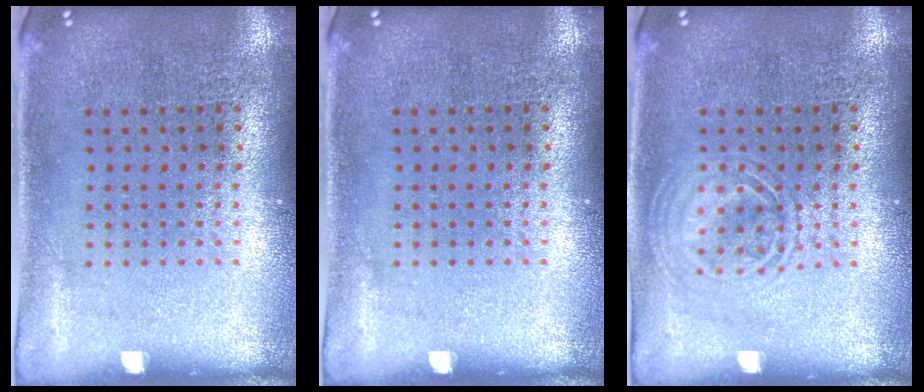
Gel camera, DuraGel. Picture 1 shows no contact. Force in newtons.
{"total": 0.0}
{"total": 2.1, "press": 2.1, "slide": 0.3}